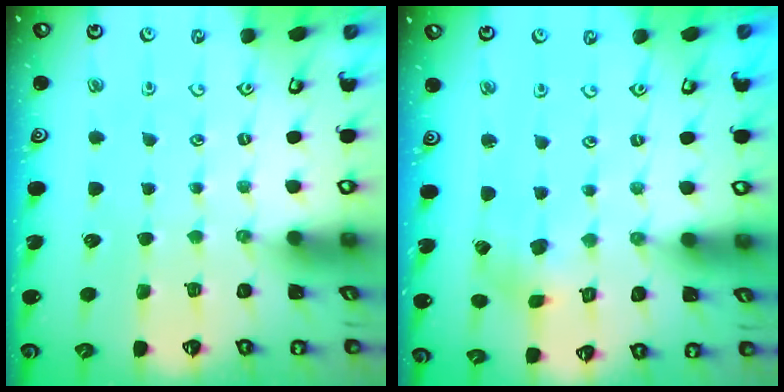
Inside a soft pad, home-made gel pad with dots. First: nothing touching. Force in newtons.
{"total": 2.7, "press": 2.7, "slide": 0.4}